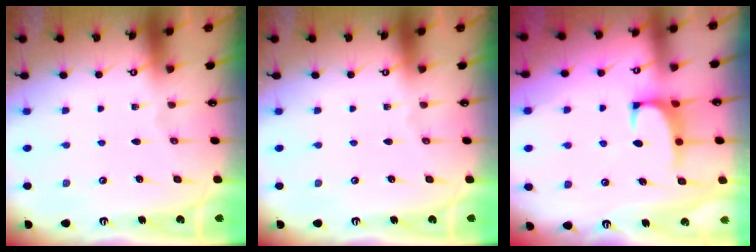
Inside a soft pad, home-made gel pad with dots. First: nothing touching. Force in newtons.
{"total": 0.0}
{"total": 0.9, "press": 0.6, "slide": 0.7}